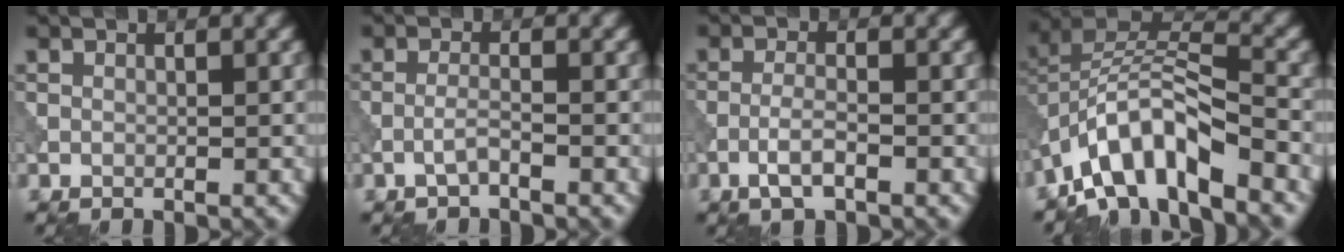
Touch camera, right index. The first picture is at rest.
{"total": 1.4, "force": [-0.9, 0.2, 1.1], "torque": [-0.021, 0.007, -0.023]}
{"total": 2.4, "force": [-1.3, 0.6, 2.0], "torque": [-0.042, 0.005, -0.030]}
{"total": 9.2, "force": [-5.7, 3.2, 6.5], "torque": [-0.110, 0.009, -0.116]}